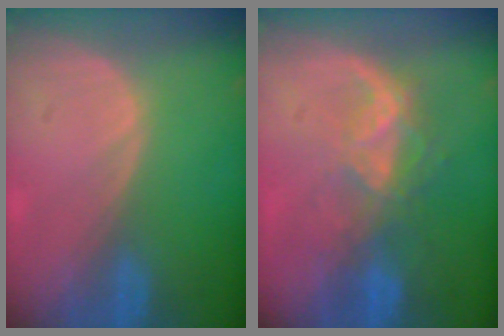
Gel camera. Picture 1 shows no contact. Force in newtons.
{"total": 6.5, "press": 5.9, "slide": 2.8}